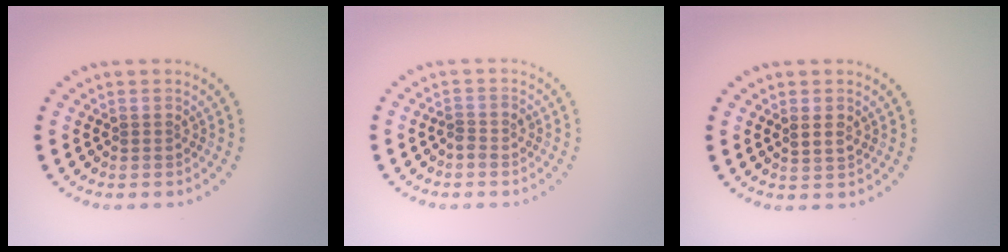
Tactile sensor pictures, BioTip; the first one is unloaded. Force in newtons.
{"total": 1.1, "press": 0.8, "slide": 0.7}
{"total": 1.2, "press": 1.1, "slide": 0.4}